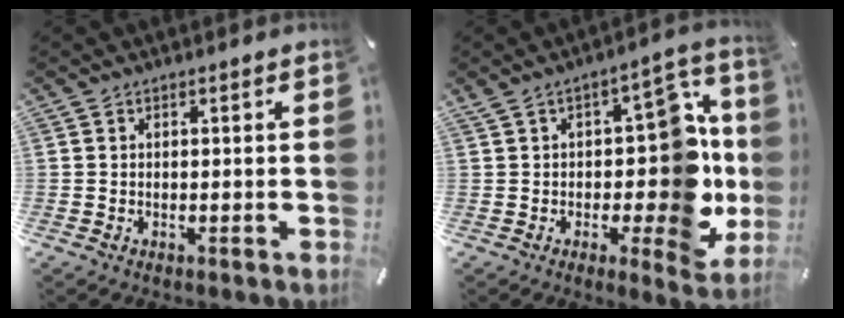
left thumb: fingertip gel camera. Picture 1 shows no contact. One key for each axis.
{"total": 20.5, "fx": -1.0, "fy": 10.7, "fz": 17.5, "tx": -0.205, "ty": 0.005, "tz": -0.011}